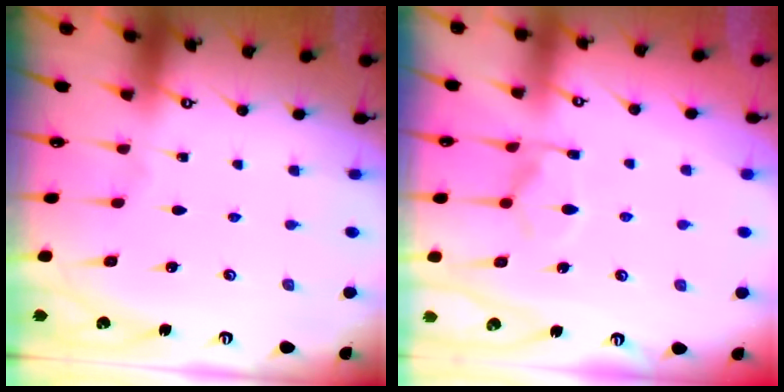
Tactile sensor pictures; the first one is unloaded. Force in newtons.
{"total": 8.5, "press": 8.4, "slide": 1.2}